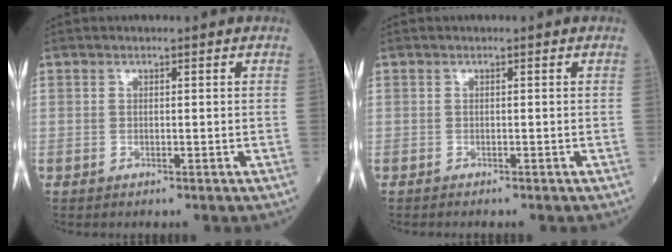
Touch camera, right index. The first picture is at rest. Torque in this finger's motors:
{"motor_torque": [-0.11, -0.02, 0.04, 0.01]}